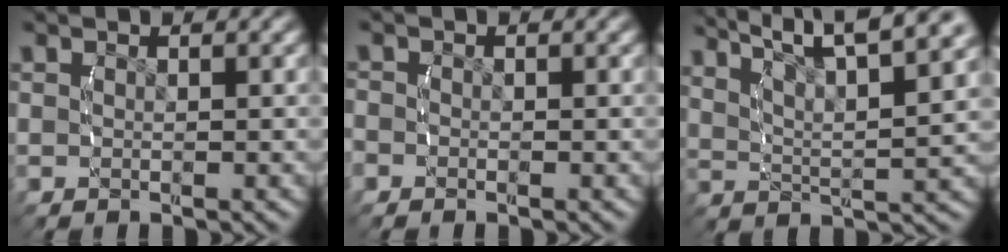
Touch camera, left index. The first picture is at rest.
{"total": 2.6, "force": [-0.7, 2.4, 0.6], "torque": [-0.030, -0.007, -0.021]}
{"total": 8.6, "force": [5.3, 3.6, 5.7], "torque": [-0.089, 0.009, 0.071]}